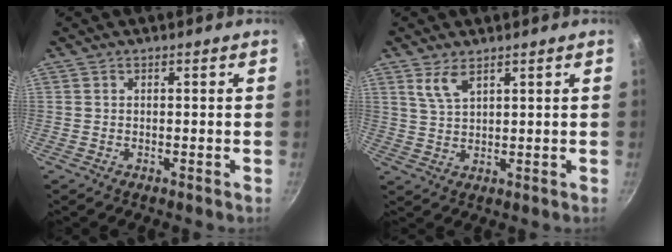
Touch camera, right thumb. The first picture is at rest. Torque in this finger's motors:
{"motor_torque": [-0.68, 0.92, -0.23, 0.12, 0.04]}